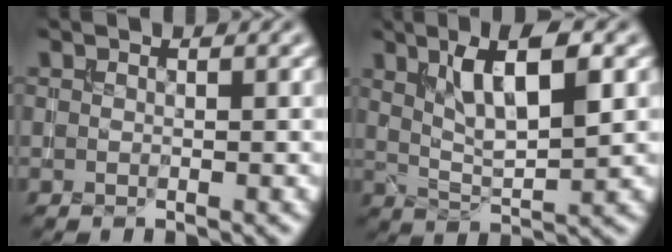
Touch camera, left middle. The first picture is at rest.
{"total": 6.5, "force": [2.5, 1.9, 5.7], "torque": [-0.101, 0.000, 0.043]}